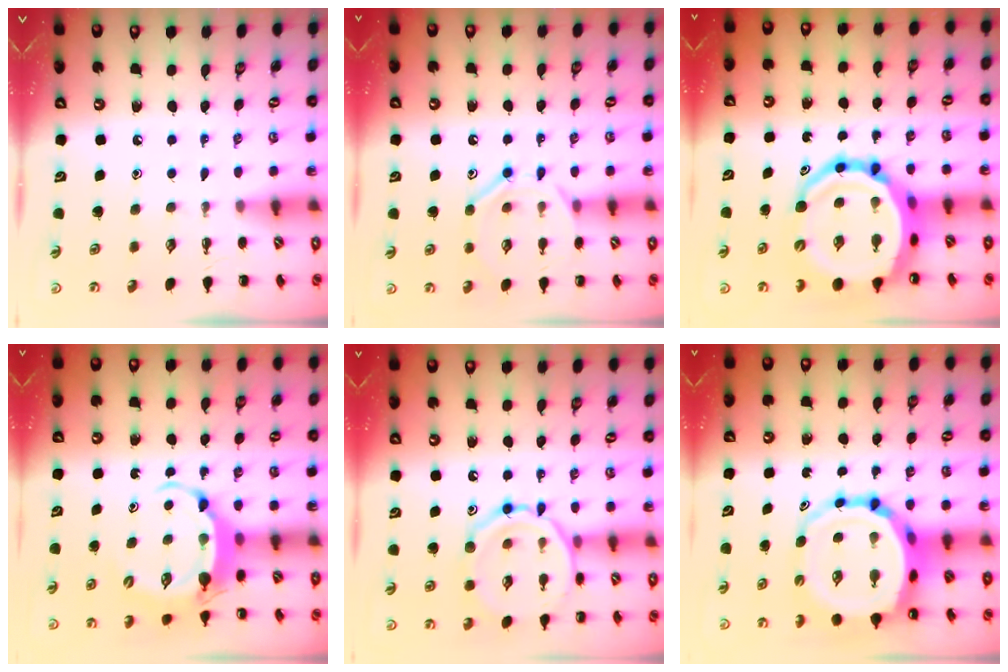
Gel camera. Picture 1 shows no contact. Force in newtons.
{"total": 11.9, "press": 11.9, "slide": 0.6}
{"total": 19.6, "press": 19.0, "slide": 5.0}
{"total": 6.0, "press": 5.9, "slide": 0.9}
{"total": 12.7, "press": 12.7, "slide": 0.5}
{"total": 13.9, "press": 13.3, "slide": 3.9}